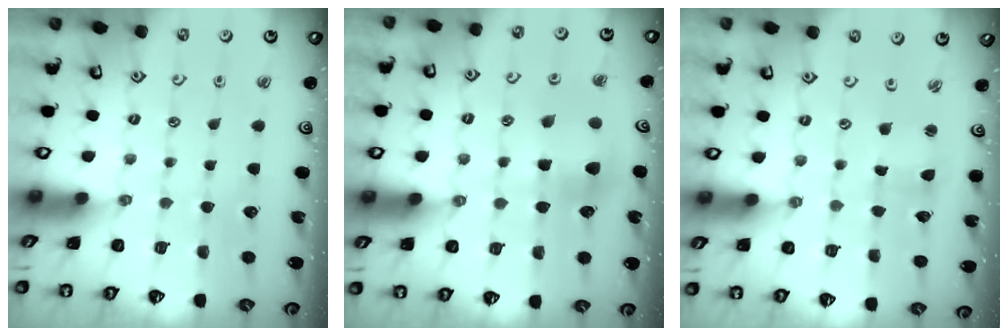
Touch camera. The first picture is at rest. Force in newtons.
{"total": 5.4, "press": 5.3, "slide": 0.5}
{"total": 0.9, "press": 0.9, "slide": 0.1}